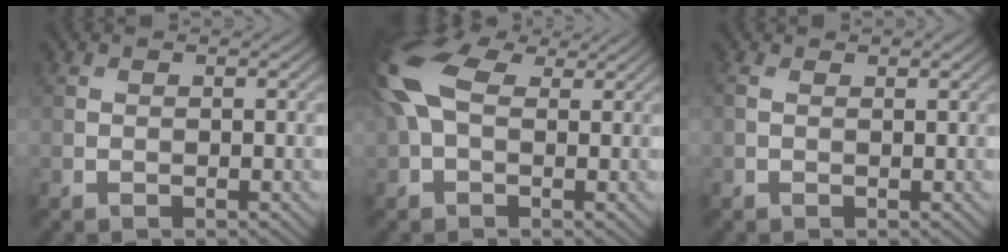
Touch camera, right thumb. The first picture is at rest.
{"total": 11.2, "force": [2.7, 6.5, 8.7], "torque": [-0.229, 0.022, 0.037]}
{"total": 2.9, "force": [1.3, 1.1, 2.3], "torque": [-0.052, 0.007, 0.019]}